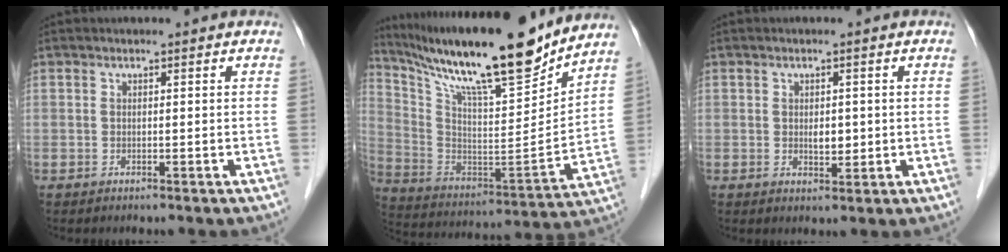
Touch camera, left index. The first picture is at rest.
{"total": 23.4, "force": [19.0, 2.5, 13.4], "torque": [-0.251, -0.016, 0.320]}
{"total": 2.1, "force": [-0.1, 1.2, 1.8], "torque": [-0.030, -0.005, 0.001]}